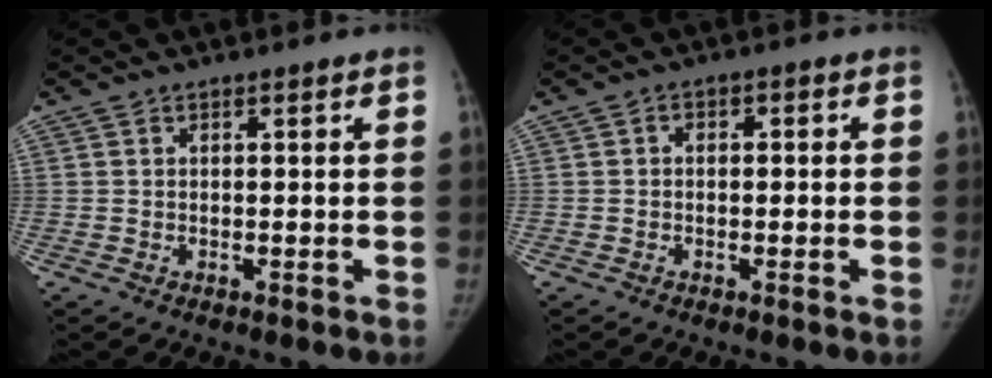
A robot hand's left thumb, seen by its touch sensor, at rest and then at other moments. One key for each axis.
{"total": 2.3, "fx": -0.2, "fy": 1.6, "fz": 1.6, "tx": -0.013, "ty": 0.008, "tz": -0.011}